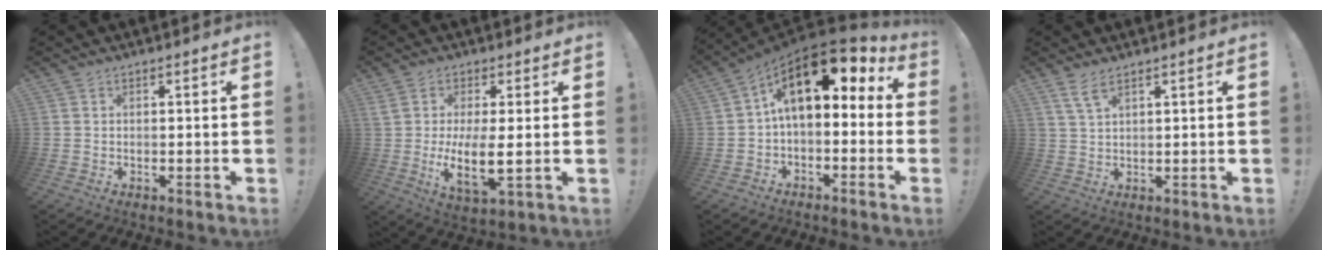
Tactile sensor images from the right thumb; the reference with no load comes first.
{"total": 10.0, "force": [0.6, 2.8, 9.5], "torque": [-0.172, -0.027, 0.009]}
{"total": 13.0, "force": [5.3, 6.1, 10.2], "torque": [-0.155, -0.036, 0.093]}
{"total": 4.3, "force": [2.9, 1.1, 3.0], "torque": [-0.057, -0.010, 0.054]}